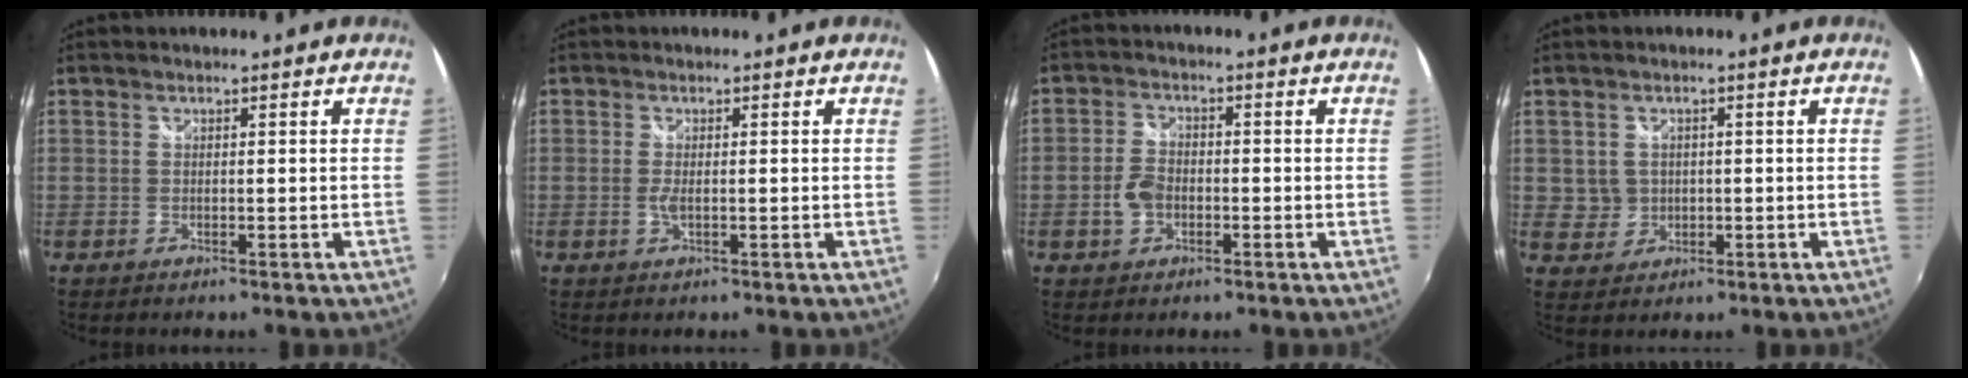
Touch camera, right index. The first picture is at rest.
{"total": 1.5, "force": [-0.3, 0.4, 1.5], "torque": [-0.030, -0.002, -0.005]}
{"total": 4.4, "force": [-1.5, 3.2, 2.7], "torque": [-0.061, 0.007, -0.026]}
{"total": 3.6, "force": [0.4, 3.5, 0.6], "torque": [-0.009, 0.008, 0.013]}